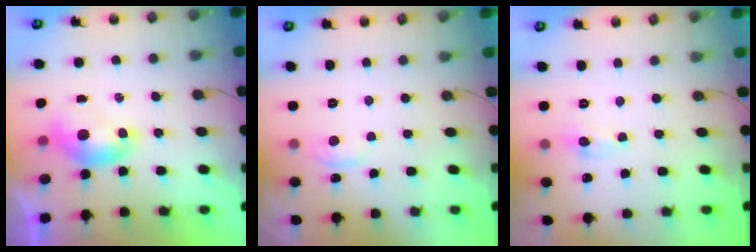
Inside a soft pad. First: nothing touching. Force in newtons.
{"total": 2.4, "press": 2.4, "slide": 0.4}
{"total": 0.0}